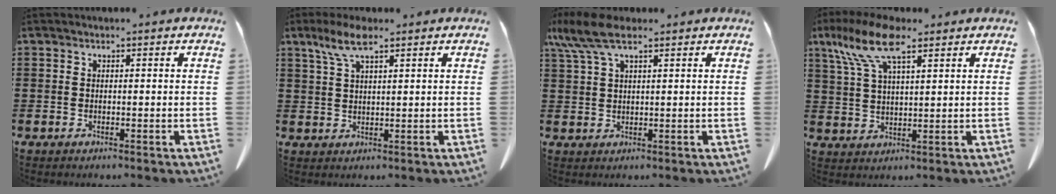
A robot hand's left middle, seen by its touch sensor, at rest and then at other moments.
{"total": 4.1, "force": [2.4, 0.9, 3.3], "torque": [-0.069, 0.005, 0.042]}
{"total": 6.4, "force": [3.8, 1.8, 4.9], "torque": [-0.117, -0.003, 0.065]}
{"total": 9.6, "force": [6.1, 3.0, 6.9], "torque": [-0.164, -0.008, 0.104]}